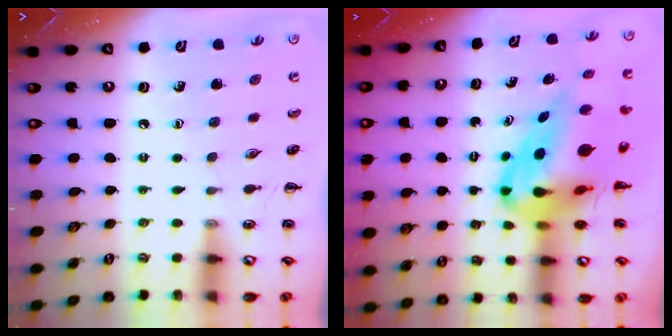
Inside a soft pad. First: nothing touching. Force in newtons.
{"total": 11.5, "press": 10.9, "slide": 3.6}